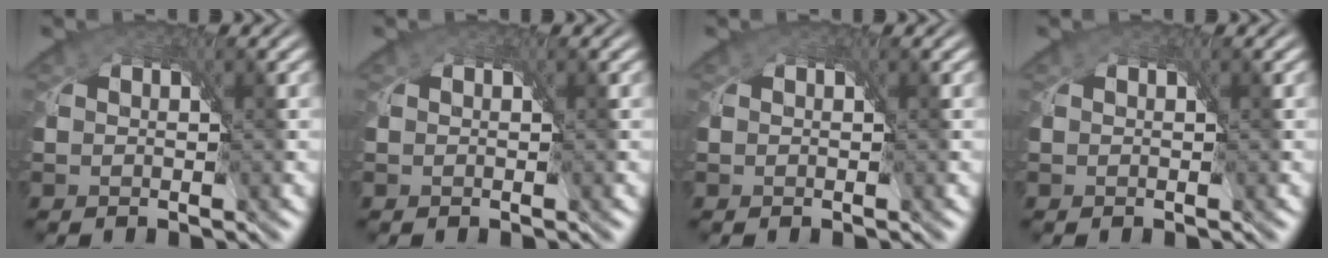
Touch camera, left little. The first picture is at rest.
{"total": 0.0}
{"total": 0.0}
{"total": 0.0}